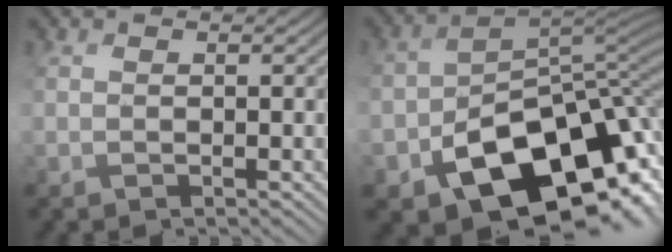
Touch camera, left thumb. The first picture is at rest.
{"total": 14.7, "force": [-8.7, 8.6, 8.2], "torque": [-0.139, -0.042, -0.122]}